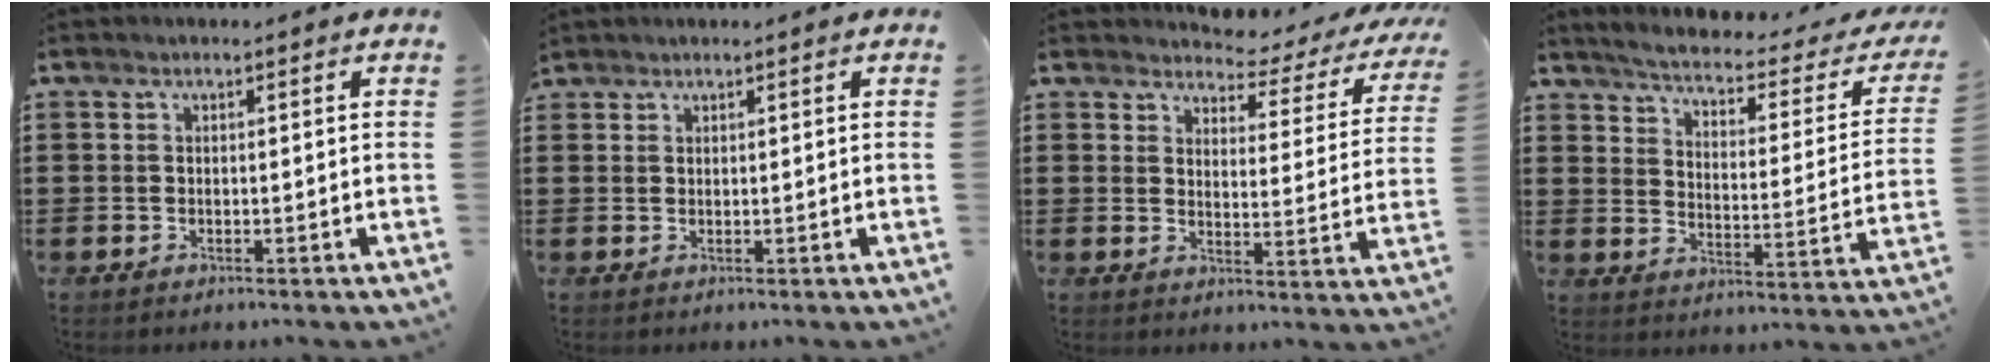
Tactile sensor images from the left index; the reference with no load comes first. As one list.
[{"total": 1.0, "force": [1.0, 0.2, 0.0], "torque": [-0.003, 0.001, 0.021]}, {"total": 3.2, "force": [2.9, 1.1, 1.0], "torque": [-0.031, -0.025, 0.041]}, {"total": 2.8, "force": [2.3, -0.2, 1.5], "torque": [-0.046, -0.028, 0.028]}]